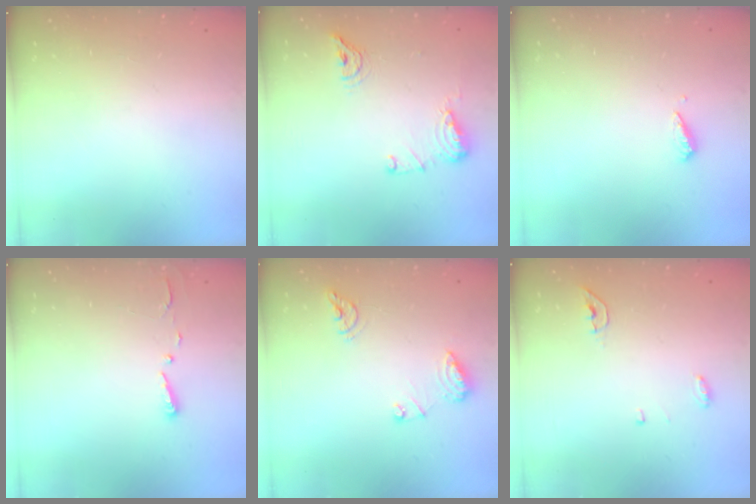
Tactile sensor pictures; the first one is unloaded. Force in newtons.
{"total": 8.9, "press": 8.7, "slide": 1.7}
{"total": 3.1, "press": 3.1, "slide": 0.2}
{"total": 2.7, "press": 2.7, "slide": 0.4}
{"total": 8.9, "press": 8.9, "slide": 1.0}
{"total": 4.5, "press": 4.2, "slide": 1.5}